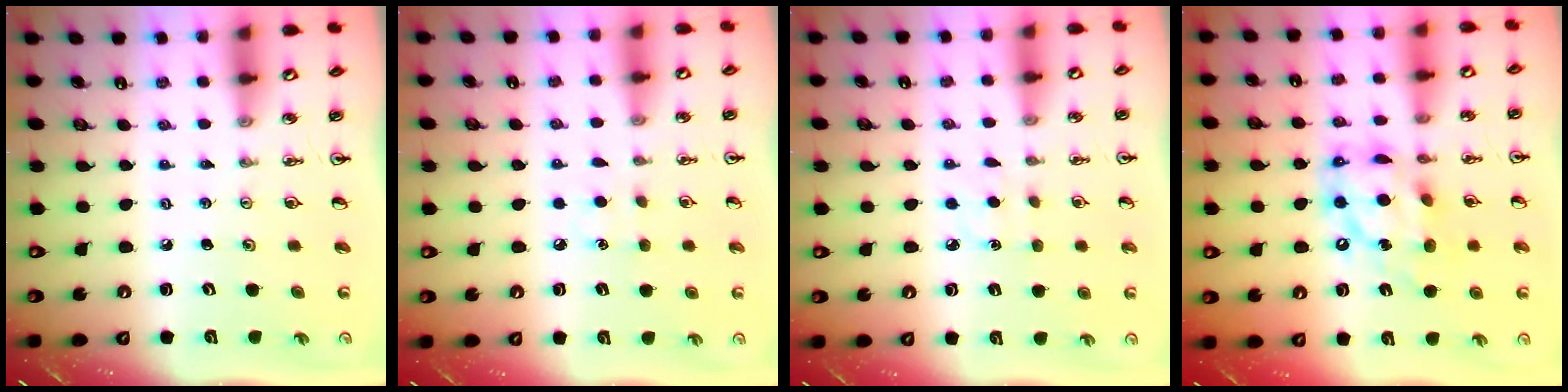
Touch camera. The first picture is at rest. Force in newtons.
{"total": 6.9, "press": 6.9, "slide": 0.8}
{"total": 4.2, "press": 4.2, "slide": 0.5}
{"total": 14.4, "press": 14.3, "slide": 1.1}